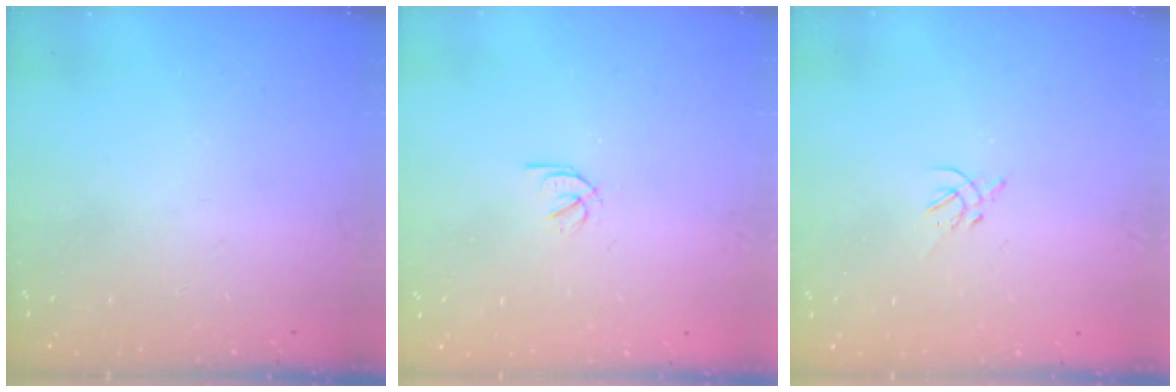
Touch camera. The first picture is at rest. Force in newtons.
{"total": 2.0, "press": 2.0, "slide": 0.3}
{"total": 1.4, "press": 1.3, "slide": 0.5}